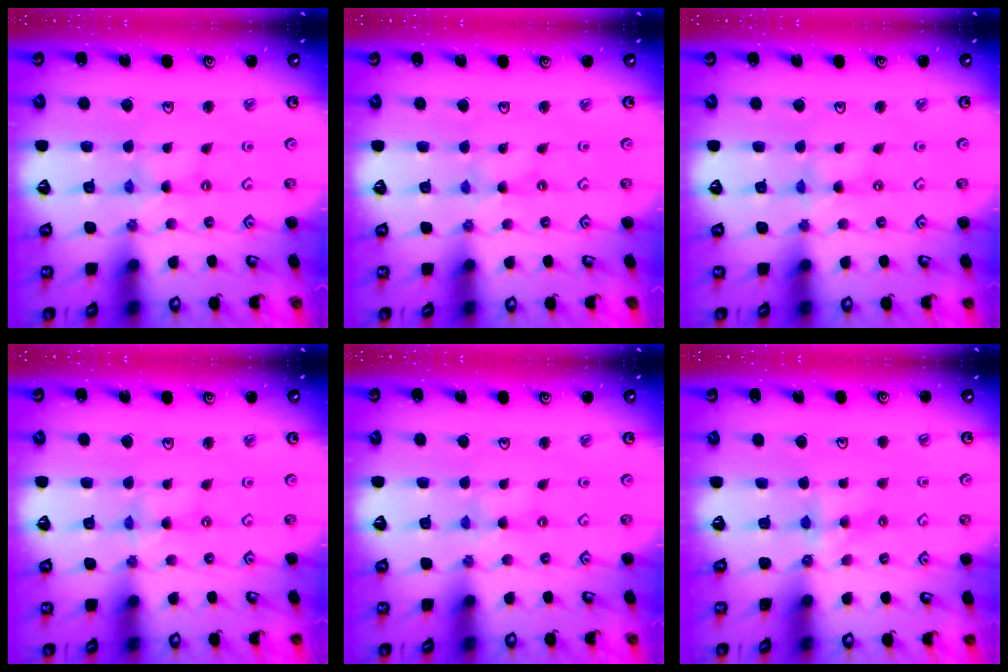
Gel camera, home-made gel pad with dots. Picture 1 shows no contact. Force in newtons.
{"total": 0.0}
{"total": 0.0}
{"total": 0.0}
{"total": 2.0, "press": 2.0, "slide": 0.4}
{"total": 3.8, "press": 3.7, "slide": 0.4}